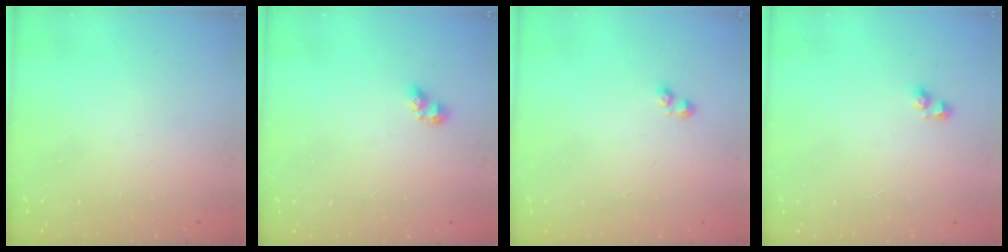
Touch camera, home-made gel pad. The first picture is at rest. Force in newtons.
{"total": 3.4, "press": 3.4, "slide": 0.5}
{"total": 1.6, "press": 1.5, "slide": 0.4}
{"total": 2.5, "press": 2.2, "slide": 1.3}